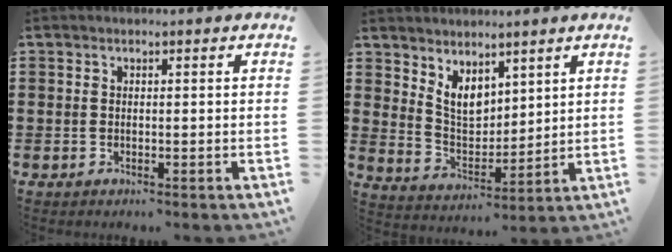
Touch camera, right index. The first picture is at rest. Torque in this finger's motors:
{"motor_torque": [-0.61, 0.90, 0.01, 0.01]}